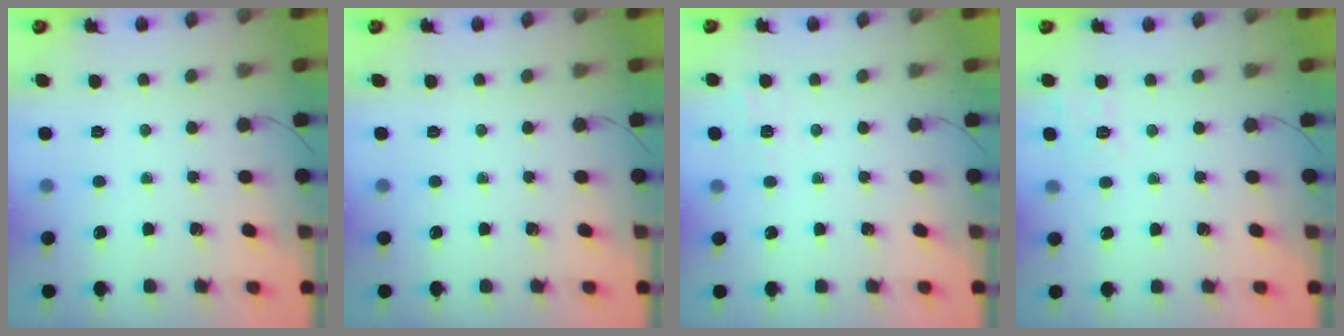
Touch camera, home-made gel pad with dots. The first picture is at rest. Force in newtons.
{"total": 0.0}
{"total": 2.6, "press": 2.1, "slide": 1.6}
{"total": 3.1, "press": 2.3, "slide": 2.2}